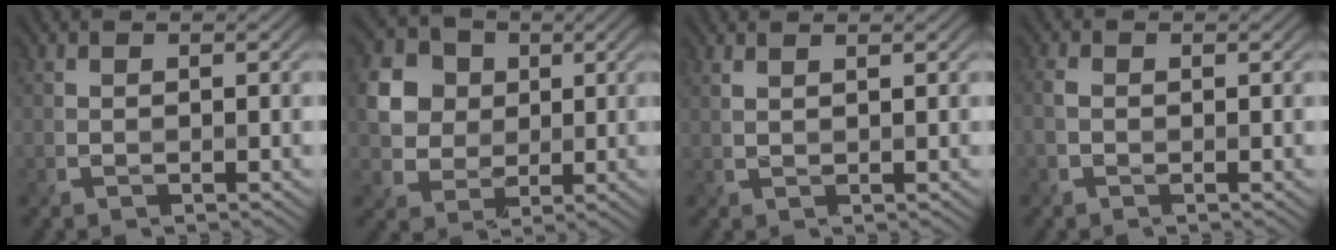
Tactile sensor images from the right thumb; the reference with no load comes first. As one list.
[{"total": 7.2, "force": [1.6, 6.3, 3.1], "torque": [-0.104, 0.005, 0.022]}, {"total": 1.7, "force": [1.3, 0.5, 1.0], "torque": [-0.013, -0.003, 0.015]}, {"total": 1.8, "force": [-0.4, 1.3, 1.2], "torque": [-0.036, -0.004, -0.010]}]